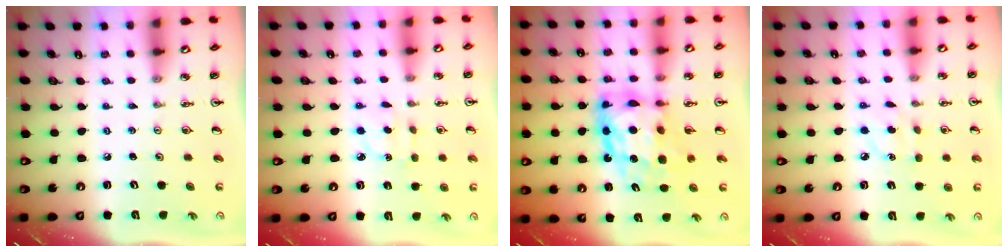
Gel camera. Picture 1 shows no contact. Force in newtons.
{"total": 3.9, "press": 3.9, "slide": 0.4}
{"total": 13.6, "press": 13.5, "slide": 1.0}
{"total": 4.5, "press": 4.5, "slide": 0.6}